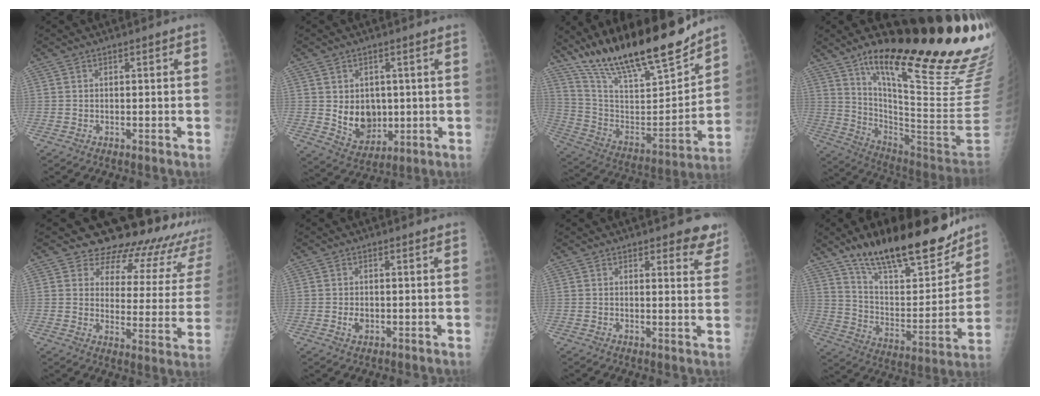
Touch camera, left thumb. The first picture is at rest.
{"total": 8.5, "force": [0.6, 6.7, 5.2], "torque": [-0.048, -0.016, 0.032]}
{"total": 25.9, "force": [20.5, 6.2, 14.6], "torque": [-0.218, -0.087, 0.352]}
{"total": 30.9, "force": [17.6, 4.5, 24.9], "torque": [-0.281, -0.062, 0.290]}
{"total": 20.4, "force": [17.7, 7.6, 6.6], "torque": [-0.037, -0.123, 0.206]}
{"total": 1.8, "force": [0.1, 1.3, 1.3], "torque": [-0.021, -0.002, 0.005]}
{"total": 6.6, "force": [5.5, 2.3, 2.9], "torque": [0.005, -0.028, 0.052]}
{"total": 26.5, "force": [19.4, 8.9, 15.7], "torque": [-0.213, -0.079, 0.314]}